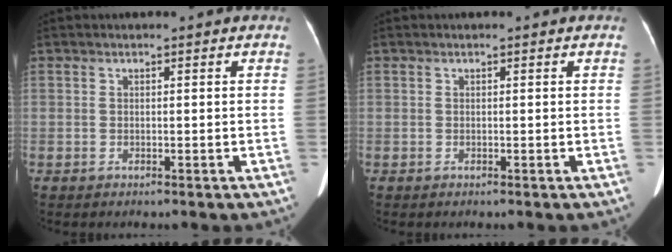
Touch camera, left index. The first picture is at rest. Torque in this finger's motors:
{"motor_torque": [0.00, 0.00, 0.00, 0.00]}